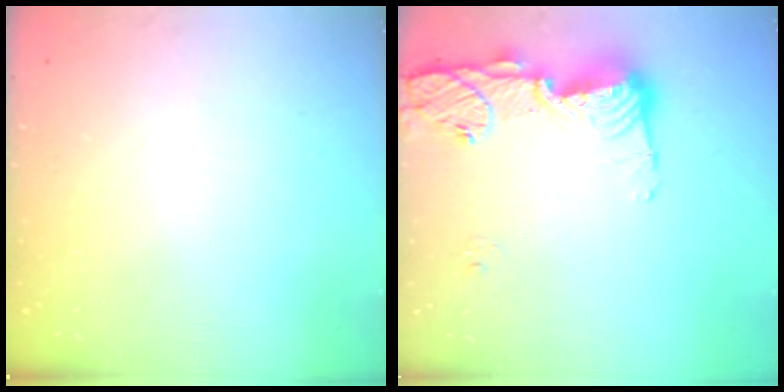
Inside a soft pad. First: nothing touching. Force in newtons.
{"total": 14.2, "press": 14.2, "slide": 1.5}